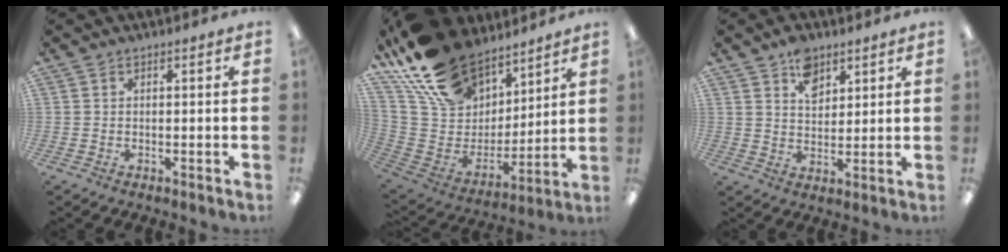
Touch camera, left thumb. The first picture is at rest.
{"total": 22.7, "force": [16.3, 12.7, 9.3], "torque": [-0.193, -0.087, 0.309]}
{"total": 6.9, "force": [4.3, 4.4, 3.1], "torque": [-0.038, -0.016, 0.075]}